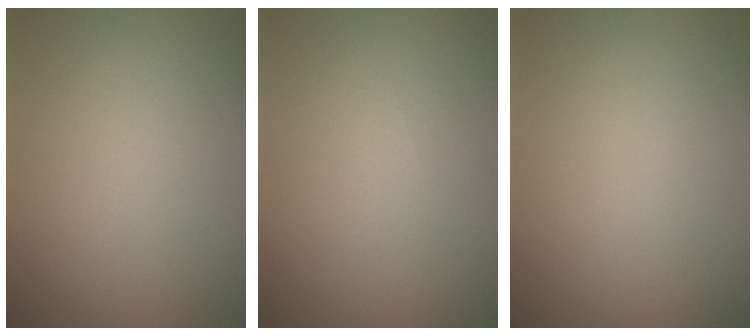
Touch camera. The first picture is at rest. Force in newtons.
{"total": 0.0}
{"total": 0.0}